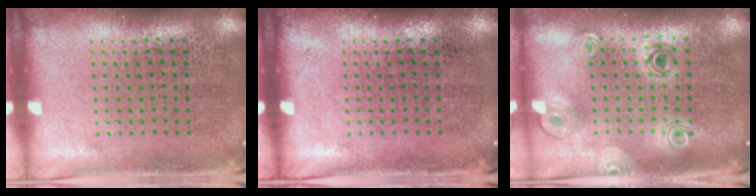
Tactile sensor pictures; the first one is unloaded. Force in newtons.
{"total": 0.0}
{"total": 0.9, "press": 0.9, "slide": 0.2}